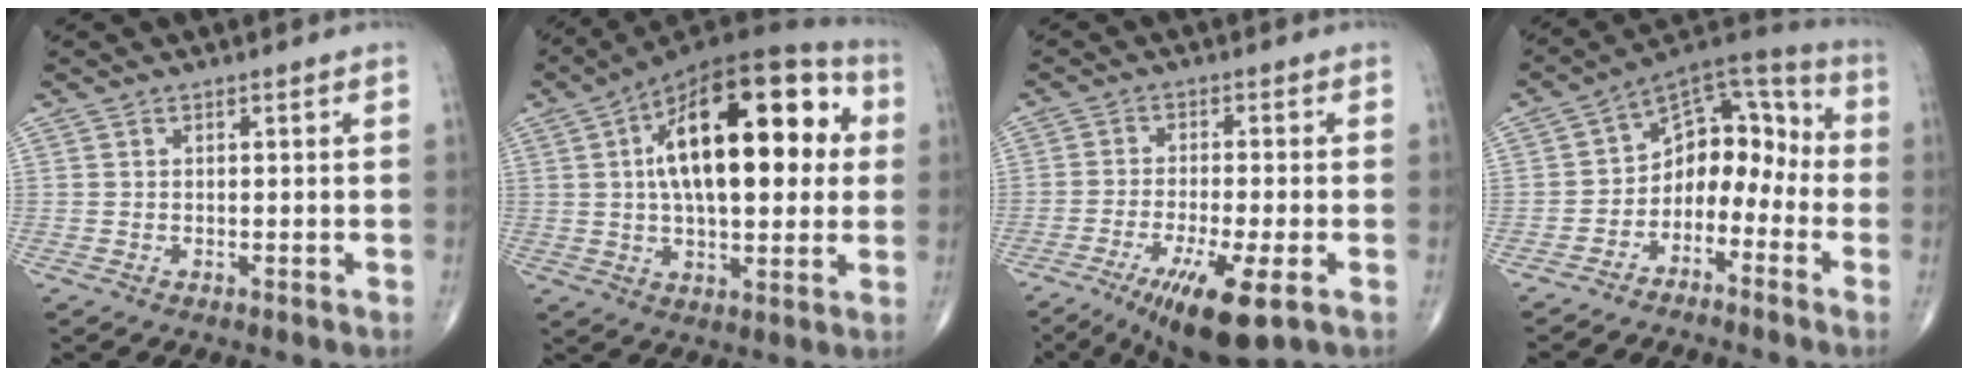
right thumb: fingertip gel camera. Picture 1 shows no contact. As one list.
[{"total": 26.2, "force": [5.2, 11.9, 22.7], "torque": [-0.344, 0.022, 0.070]}, {"total": 11.3, "force": [-5.4, 2.1, 9.7], "torque": [-0.174, -0.008, -0.085]}, {"total": 11.8, "force": [-4.2, 8.3, 7.3], "torque": [-0.062, 0.090, -0.085]}]